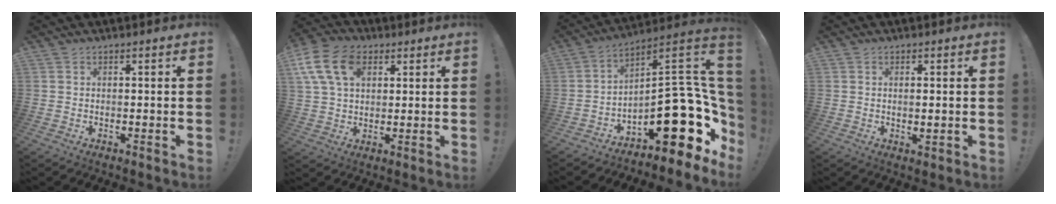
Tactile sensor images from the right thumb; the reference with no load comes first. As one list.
[{"total": 14.5, "force": [5.8, 10.0, 8.9], "torque": [-0.162, -0.008, 0.112]}, {"total": 22.8, "force": [-6.5, 10.7, 19.1], "torque": [-0.252, 0.024, -0.092]}, {"total": 1.7, "force": [0.4, 0.5, 1.5], "torque": [-0.015, -0.005, 0.004]}]